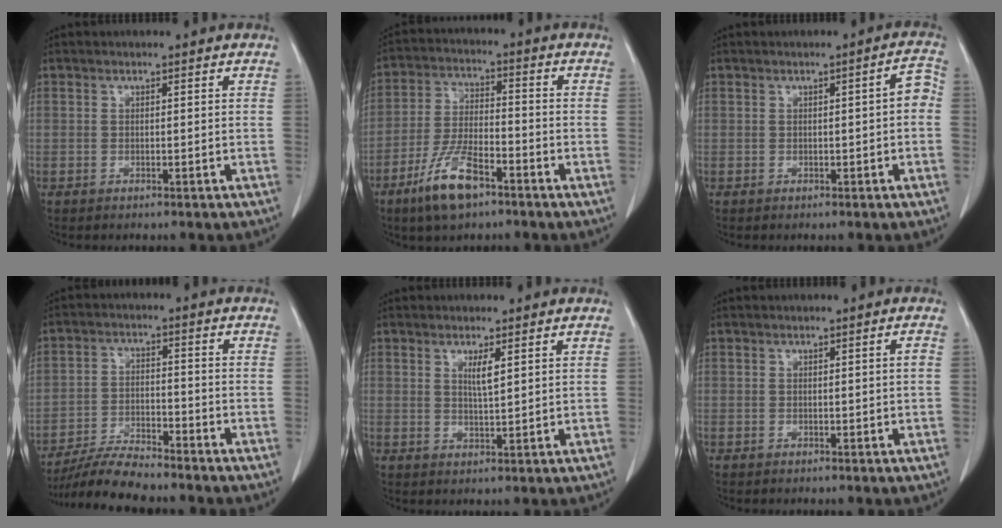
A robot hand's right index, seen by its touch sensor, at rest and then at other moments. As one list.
[{"total": 9.4, "force": [-5.8, 2.7, 6.9], "torque": [-0.140, -0.009, -0.109]}, {"total": 2.9, "force": [-0.2, 0.7, 2.8], "torque": [-0.031, 0.021, -0.003]}, {"total": 6.5, "force": [-6.2, 0.1, 1.8], "torque": [-0.032, -0.012, -0.118]}, {"total": 2.7, "force": [1.3, 0.1, 2.3], "torque": [-0.045, -0.006, 0.025]}, {"total": 1.0, "force": [0.1, 0.0, 1.0], "torque": [-0.016, 0.001, 0.003]}]